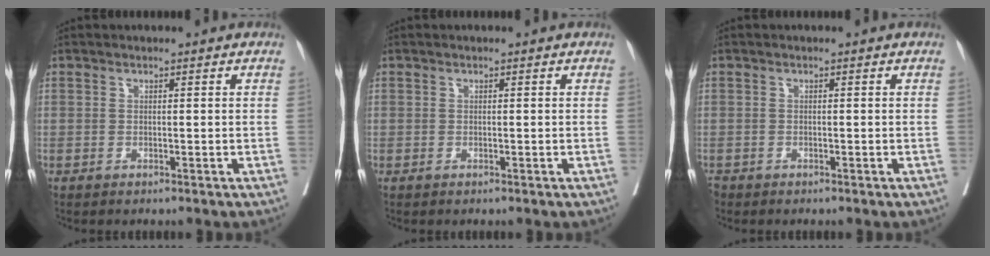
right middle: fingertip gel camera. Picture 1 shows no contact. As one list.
[{"total": 0.0}, {"total": 1.2, "force": [-0.9, 0.7, 0.2], "torque": [-0.009, -0.004, -0.015]}]